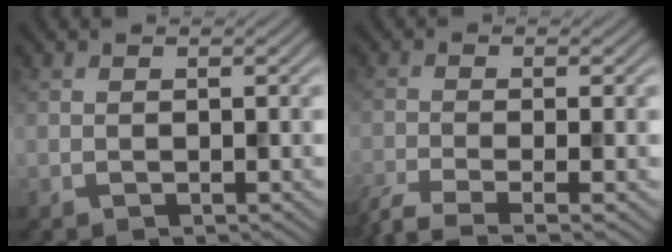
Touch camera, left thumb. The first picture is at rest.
{"total": 5.5, "force": [-3.8, 1.1, 3.8], "torque": [-0.064, -0.012, -0.078]}